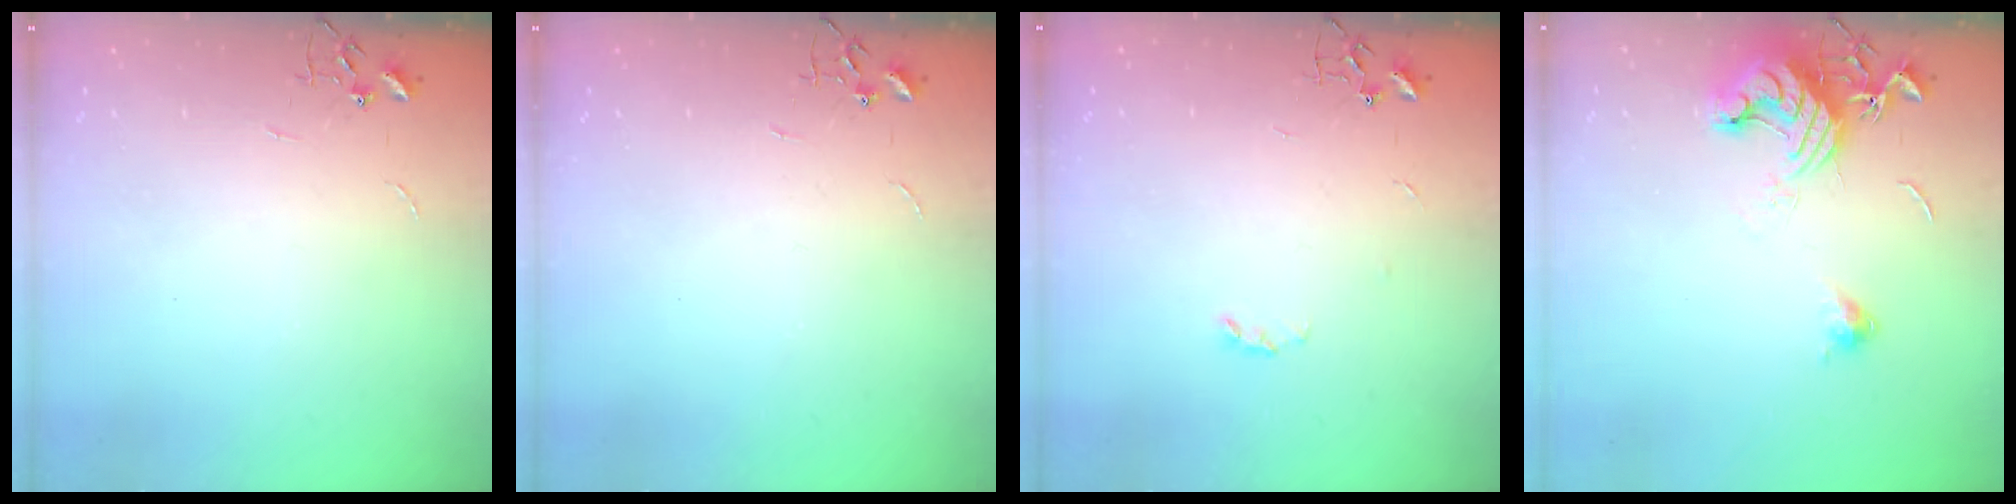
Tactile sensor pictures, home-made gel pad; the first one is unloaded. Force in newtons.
{"total": 0.0}
{"total": 2.9, "press": 2.8, "slide": 0.5}
{"total": 12.3, "press": 12.2, "slide": 1.5}